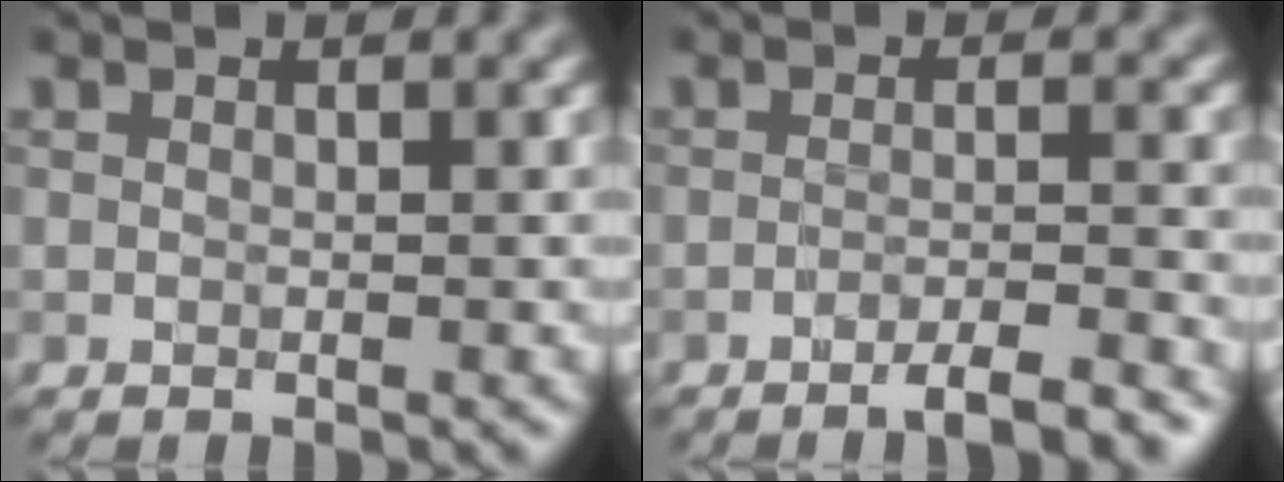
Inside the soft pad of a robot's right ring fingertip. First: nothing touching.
{"total": 3.6, "force": [-2.6, 0.3, 2.4], "torque": [-0.032, 0.008, -0.049]}